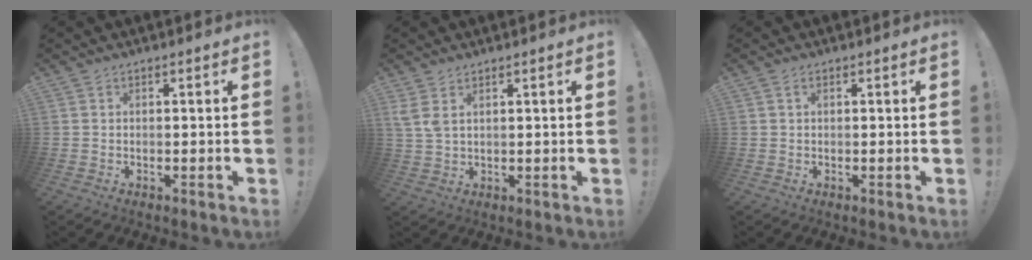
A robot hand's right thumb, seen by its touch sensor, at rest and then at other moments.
{"total": 3.8, "force": [2.0, 1.7, 2.8], "torque": [-0.052, -0.008, 0.038]}
{"total": 0.9, "force": [0.3, 0.6, 0.6], "torque": [-0.004, 0.001, 0.004]}